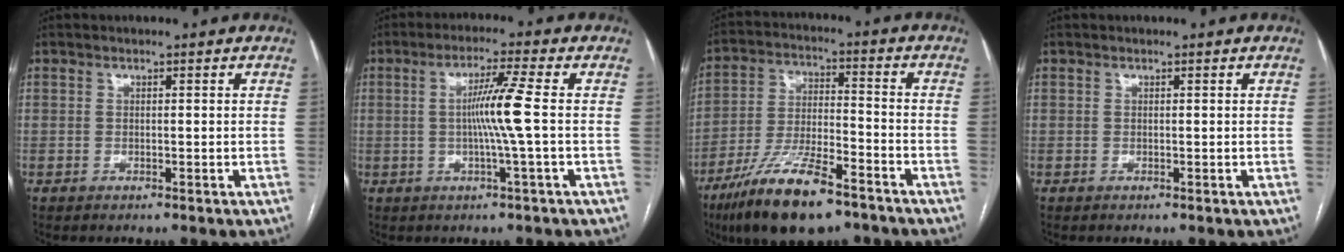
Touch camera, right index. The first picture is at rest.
{"total": 6.6, "force": [-0.2, -1.5, 6.4], "torque": [-0.119, 0.003, -0.003]}
{"total": 15.5, "force": [-10.5, 3.7, 10.8], "torque": [-0.219, -0.020, -0.187]}
{"total": 0.0}